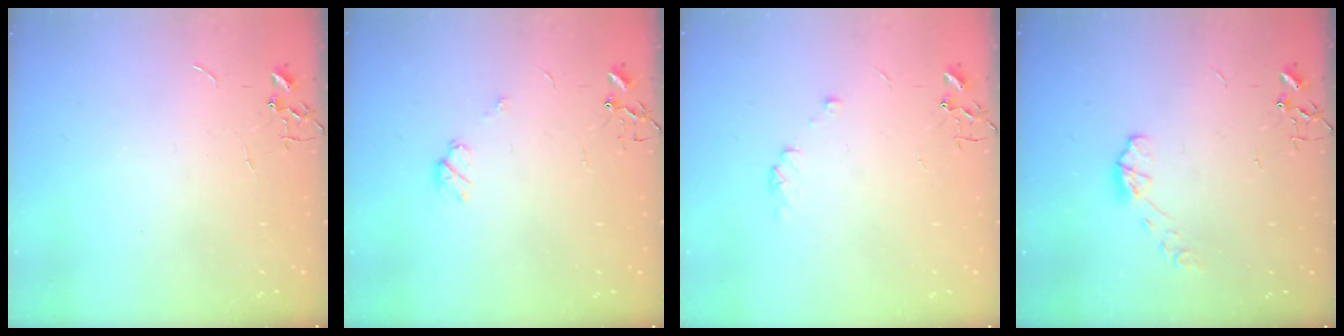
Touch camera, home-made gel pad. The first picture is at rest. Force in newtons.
{"total": 5.7, "press": 5.7, "slide": 0.7}
{"total": 4.9, "press": 4.8, "slide": 0.6}
{"total": 5.7, "press": 5.7, "slide": 0.2}